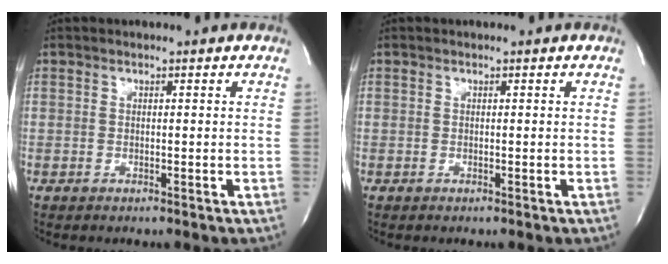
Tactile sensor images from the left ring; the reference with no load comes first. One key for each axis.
{"total": 0.0}